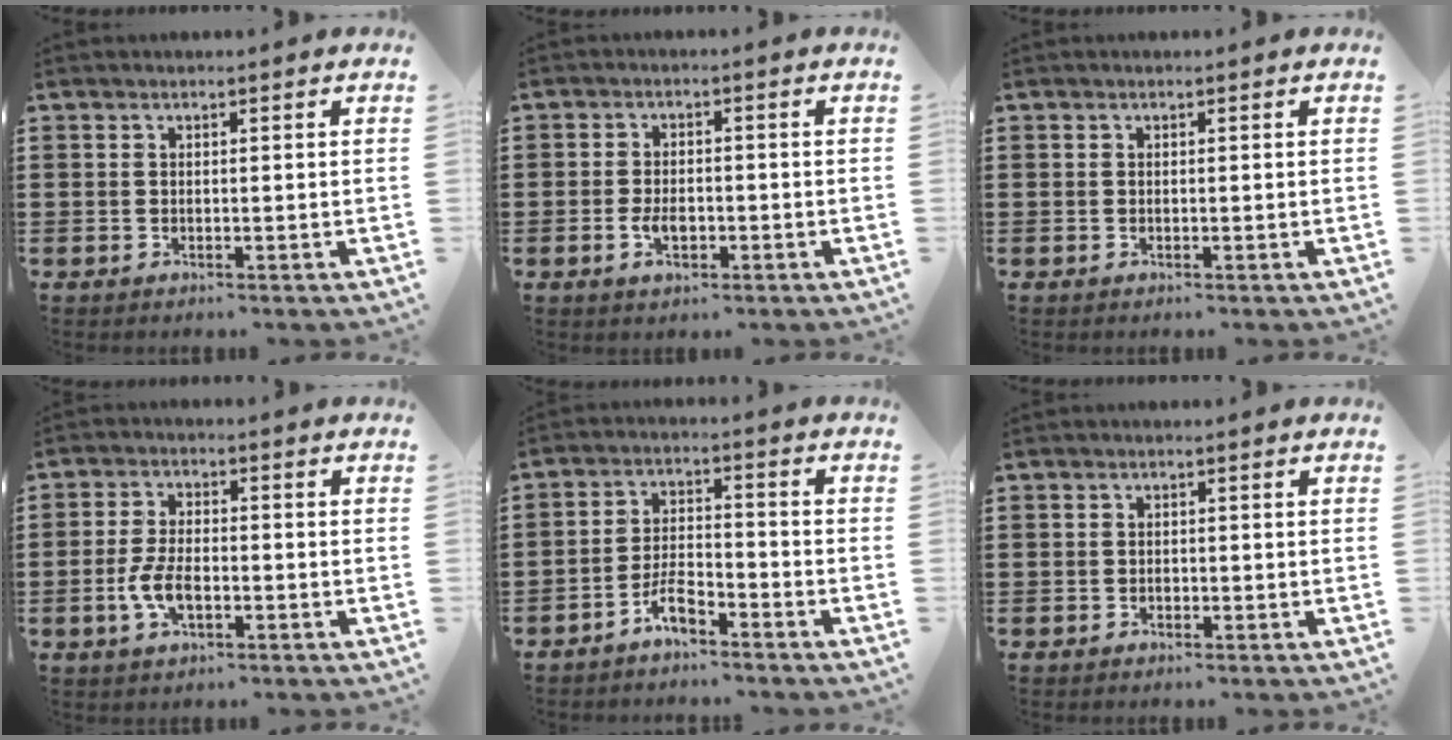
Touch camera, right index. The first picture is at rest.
{"total": 3.4, "force": [-1.1, 1.8, 2.7], "torque": [-0.059, -0.003, -0.020]}
{"total": 0.0}
{"total": 5.2, "force": [-1.5, 2.6, 4.3], "torque": [-0.103, -0.004, -0.034]}
{"total": 4.7, "force": [-3.6, 1.4, 2.7], "torque": [-0.061, 0.009, -0.073]}
{"total": 0.7, "force": [-0.3, 0.5, 0.2], "torque": [-0.007, -0.001, -0.007]}